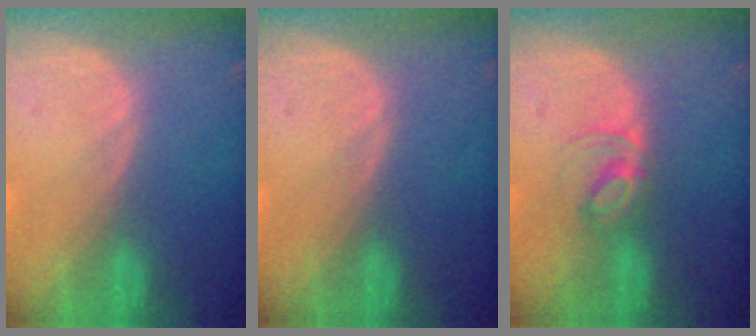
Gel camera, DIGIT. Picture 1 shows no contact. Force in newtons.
{"total": 0.0}
{"total": 3.9, "press": 3.9, "slide": 0.4}